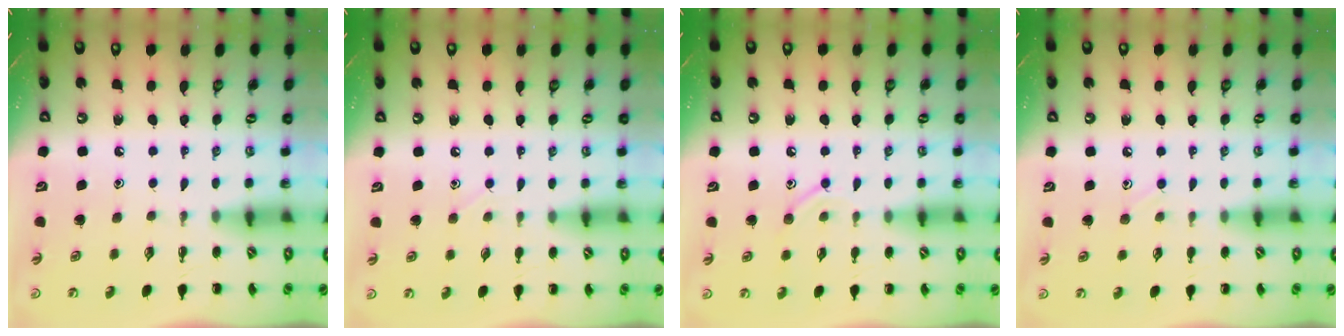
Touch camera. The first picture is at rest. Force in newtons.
{"total": 2.9, "press": 2.7, "slide": 0.9}
{"total": 8.0, "press": 7.8, "slide": 1.4}
{"total": 5.2, "press": 5.0, "slide": 1.6}